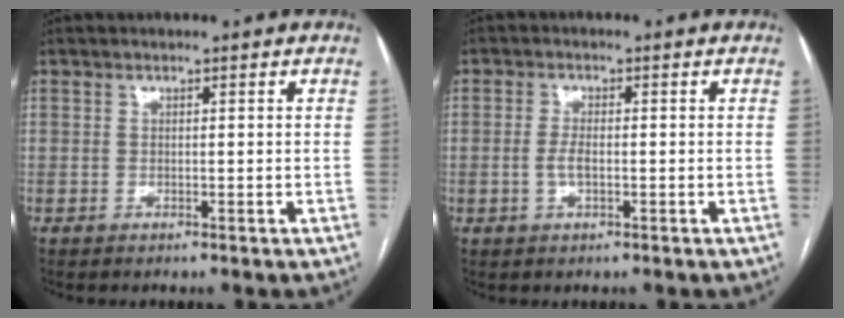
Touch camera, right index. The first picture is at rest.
{"total": 2.3, "force": [-0.4, 0.7, 2.1], "torque": [-0.051, 0.001, -0.007]}